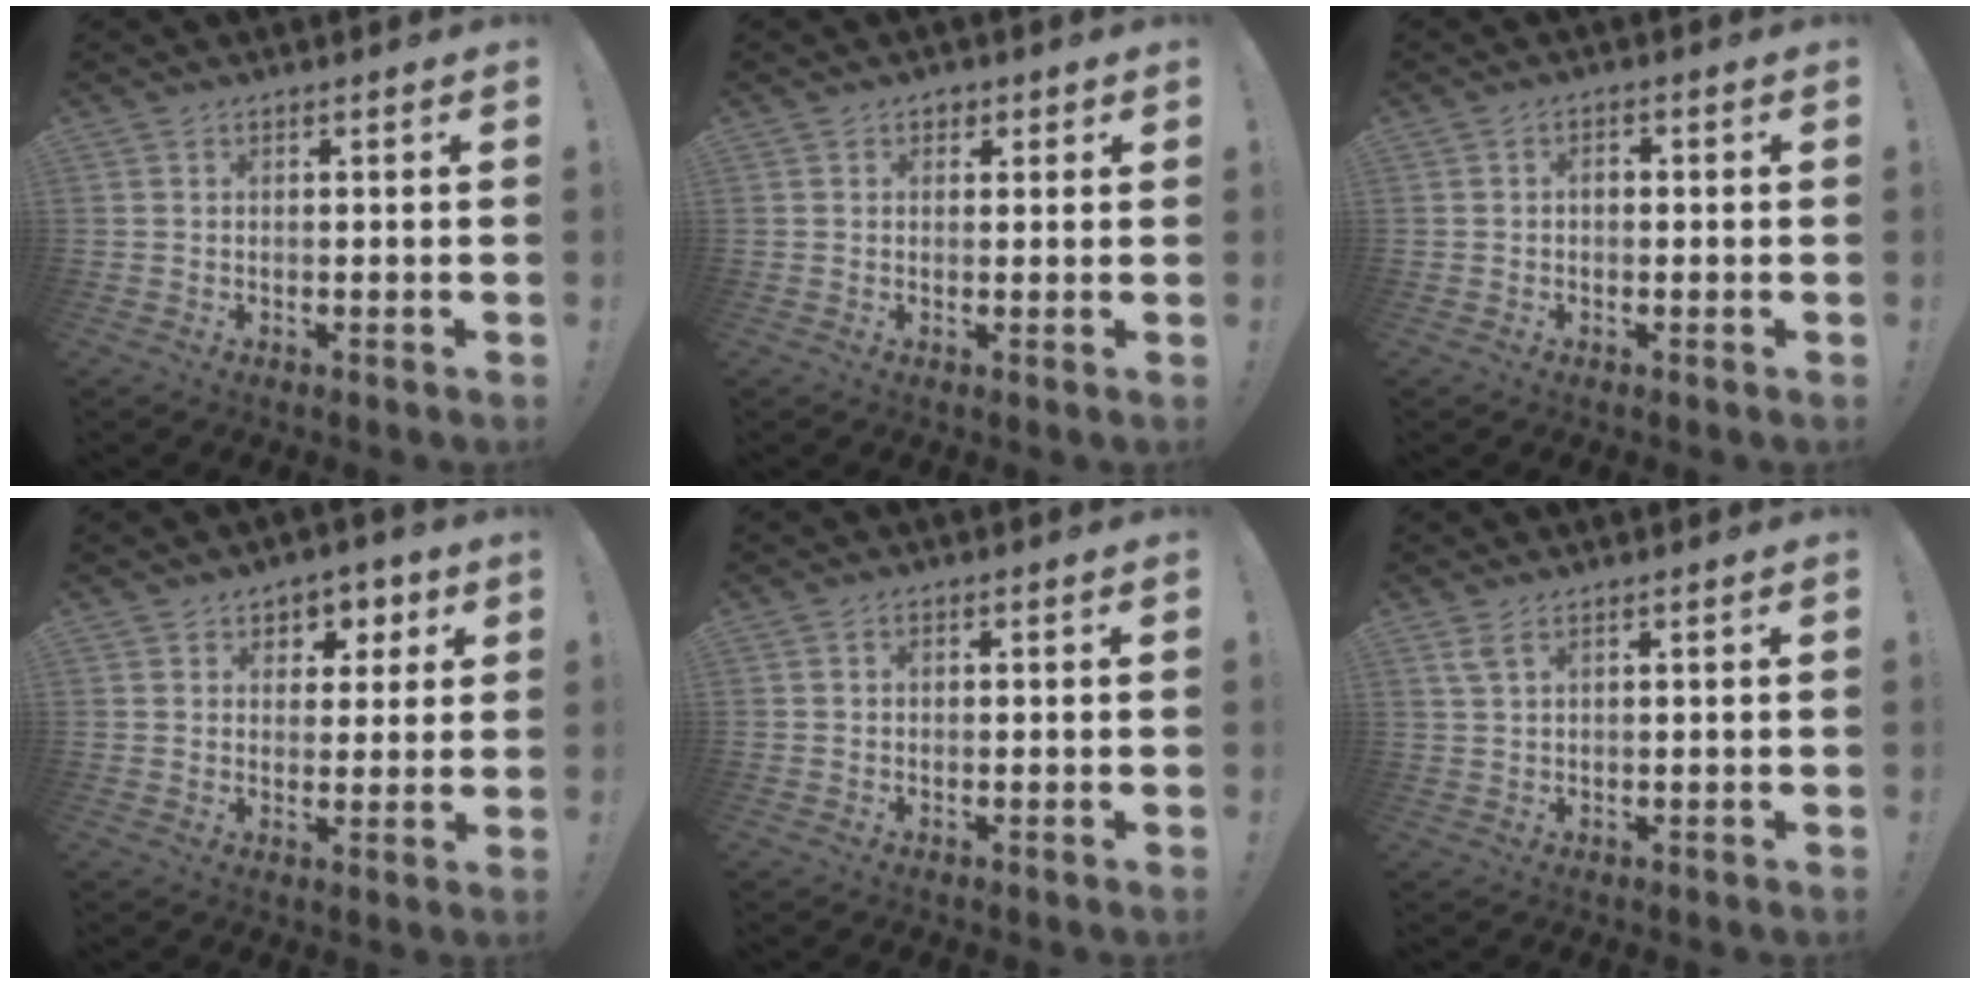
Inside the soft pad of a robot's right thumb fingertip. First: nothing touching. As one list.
[{"total": 2.3, "force": [0.9, 1.9, 0.8], "torque": [0.001, -0.004, 0.012]}, {"total": 1.7, "force": [-0.5, 0.9, 1.3], "torque": [-0.026, 0.007, -0.011]}, {"total": 5.6, "force": [2.2, 5.0, 1.2], "torque": [0.002, -0.020, 0.040]}, {"total": 0.9, "force": [0.0, 0.8, 0.4], "torque": [-0.012, 0.006, 0.002]}, {"total": 3.1, "force": [1.7, 1.2, 2.3], "torque": [-0.054, 0.003, 0.034]}]